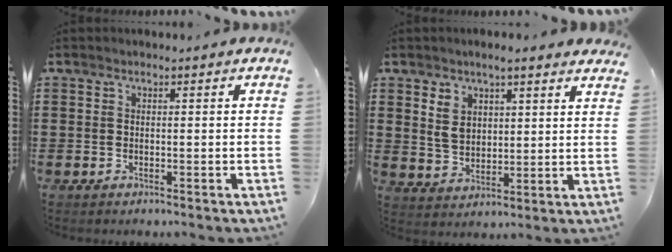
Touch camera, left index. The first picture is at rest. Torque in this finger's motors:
{"motor_torque": [1.69, -0.45, 0.70, 0.16]}